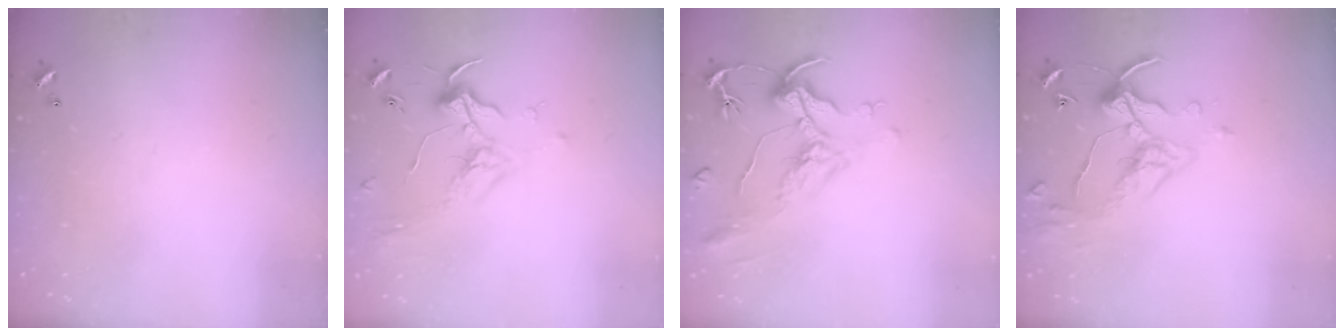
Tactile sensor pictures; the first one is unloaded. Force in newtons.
{"total": 1.8, "press": 1.6, "slide": 0.6}
{"total": 2.0, "press": 1.5, "slide": 1.3}
{"total": 5.8, "press": 5.8, "slide": 0.7}